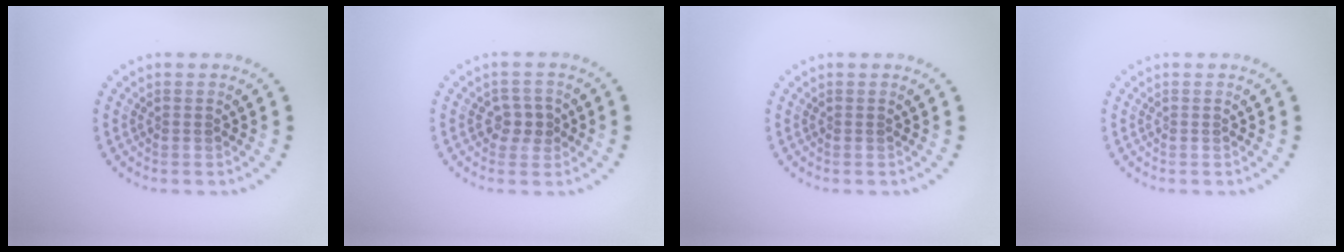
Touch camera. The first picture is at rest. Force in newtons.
{"total": 2.0, "press": 1.9, "slide": 0.7}
{"total": 0.0}
{"total": 0.0}